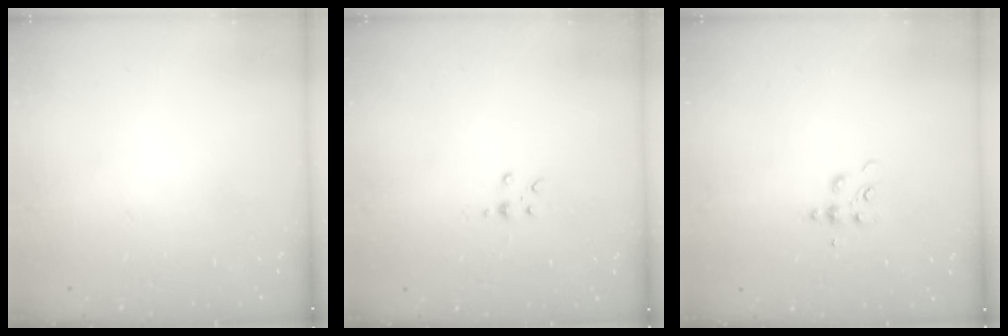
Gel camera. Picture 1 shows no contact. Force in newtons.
{"total": 2.0, "press": 1.9, "slide": 0.5}
{"total": 4.6, "press": 4.6, "slide": 0.6}